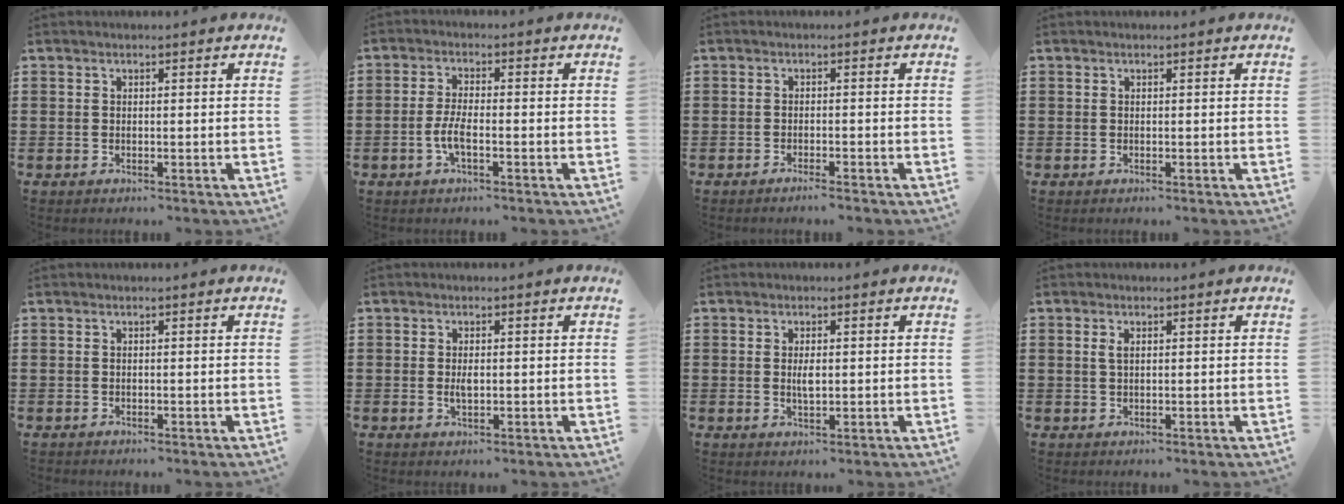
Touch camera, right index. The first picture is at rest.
{"total": 3.8, "force": [-1.3, 1.0, 3.4], "torque": [-0.080, -0.004, -0.030]}
{"total": 1.3, "force": [-1.2, -0.1, 0.6], "torque": [-0.010, -0.001, -0.022]}
{"total": 0.0}
{"total": 0.0}
{"total": 1.9, "force": [-0.1, 0.8, 1.7], "torque": [-0.032, 0.002, -0.003]}
{"total": 2.4, "force": [0.1, 0.8, 2.3], "torque": [-0.045, 0.001, 0.000]}
{"total": 1.5, "force": [0.5, 0.7, 1.3], "torque": [-0.028, 0.004, 0.007]}